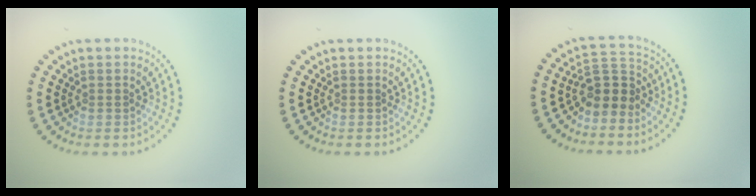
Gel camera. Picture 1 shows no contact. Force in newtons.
{"total": 0.0}
{"total": 3.2, "press": 2.7, "slide": 1.8}